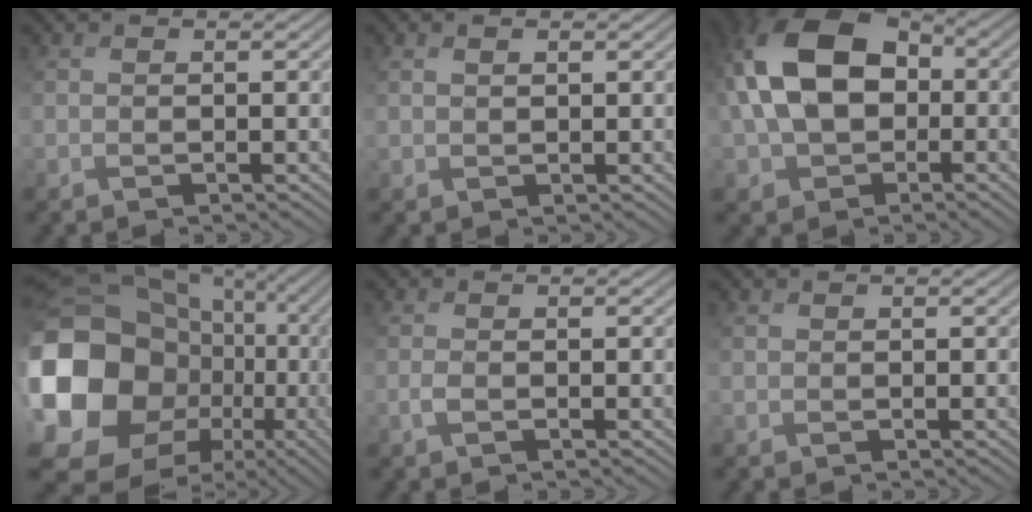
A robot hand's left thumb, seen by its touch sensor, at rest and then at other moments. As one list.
[{"total": 1.1, "force": [0.6, 0.4, 0.8], "torque": [-0.022, 0.002, 0.014]}, {"total": 14.4, "force": [0.3, 9.9, 10.4], "torque": [-0.229, 0.006, -0.004]}, {"total": 22.0, "force": [-2.6, 18.7, 11.4], "torque": [-0.324, -0.037, -0.025]}, {"total": 1.2, "force": [-0.5, 0.3, 1.0], "torque": [-0.026, 0.000, -0.012]}, {"total": 0.0}]